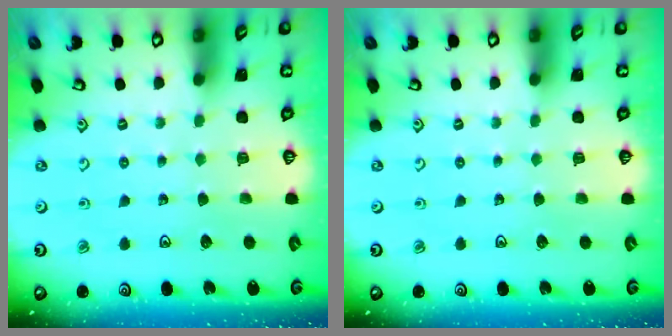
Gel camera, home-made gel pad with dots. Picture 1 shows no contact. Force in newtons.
{"total": 0.0}